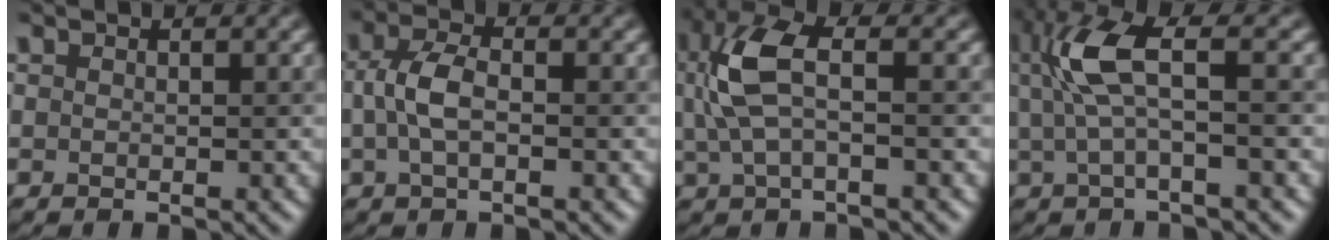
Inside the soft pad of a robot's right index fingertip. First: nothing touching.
{"total": 3.3, "force": [-0.3, 1.6, 2.9], "torque": [-0.064, 0.010, -0.003]}
{"total": 5.5, "force": [1.0, 2.3, 4.9], "torque": [-0.118, 0.013, 0.020]}
{"total": 5.1, "force": [1.2, 1.1, 4.8], "torque": [-0.108, 0.014, 0.026]}